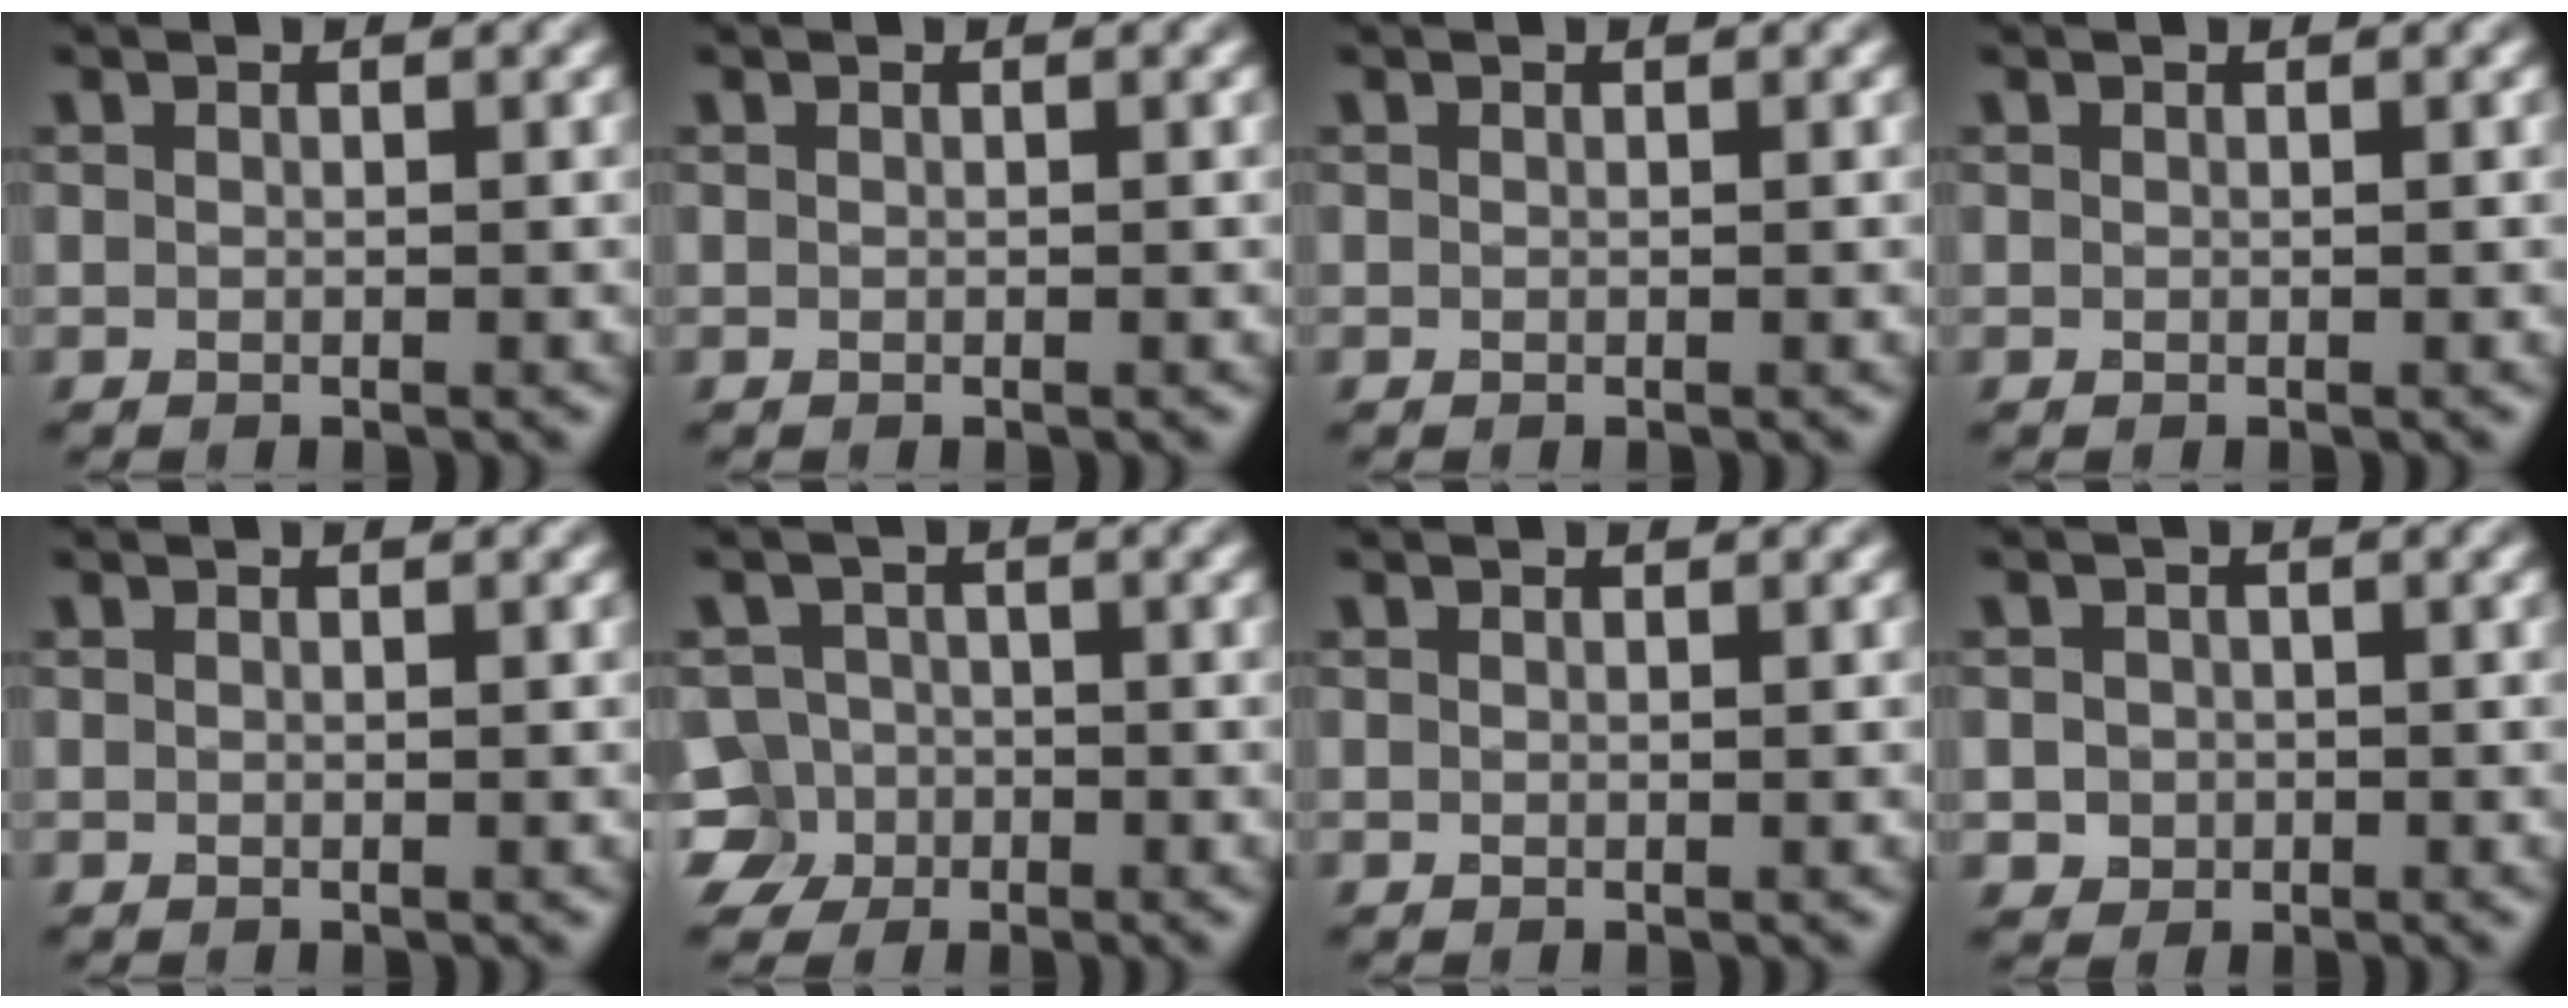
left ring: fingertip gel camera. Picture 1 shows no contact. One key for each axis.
{"total": 0.0}
{"total": 0.0}
{"total": 0.0}
{"total": 0.0}
{"total": 6.2, "fx": -3.9, "fy": 4.7, "fz": 1.3, "tx": -0.013, "ty": -0.008, "tz": -0.073}
{"total": 0.0}
{"total": 1.6, "fx": -0.3, "fy": 1.5, "fz": 0.4, "tx": 0.007, "ty": -0.005, "tz": -0.003}